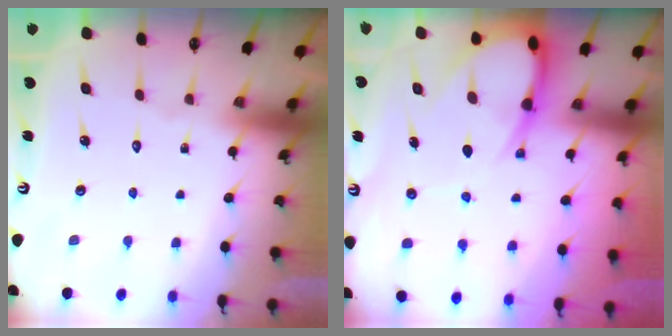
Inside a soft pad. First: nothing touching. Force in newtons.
{"total": 9.8, "press": 9.8, "slide": 1.1}